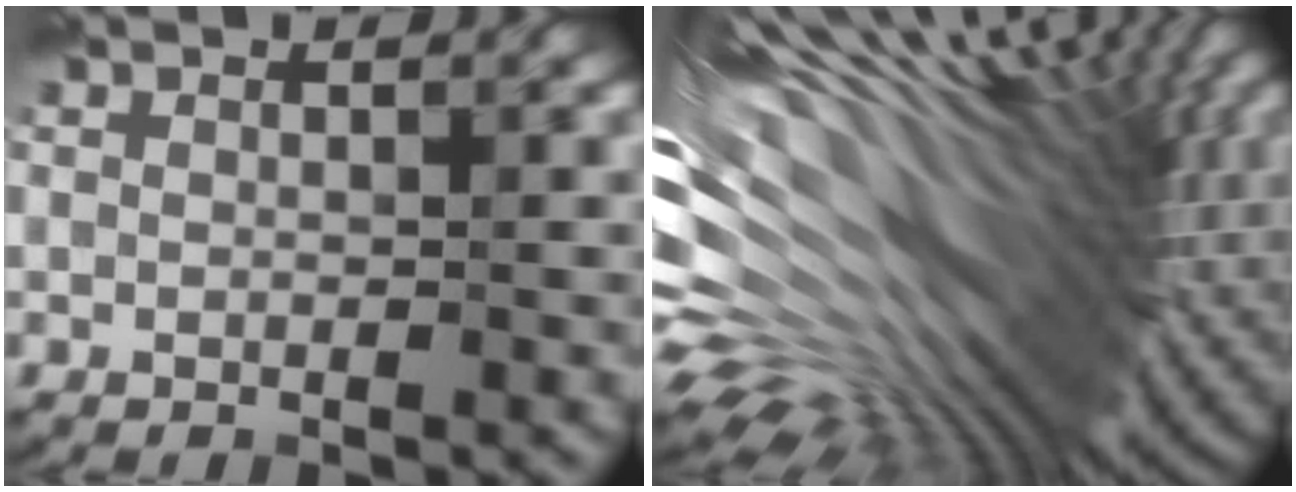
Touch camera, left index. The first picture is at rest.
{"total": 15.2, "force": [2.1, 6.3, 13.6], "torque": [-0.244, 0.020, 0.039]}